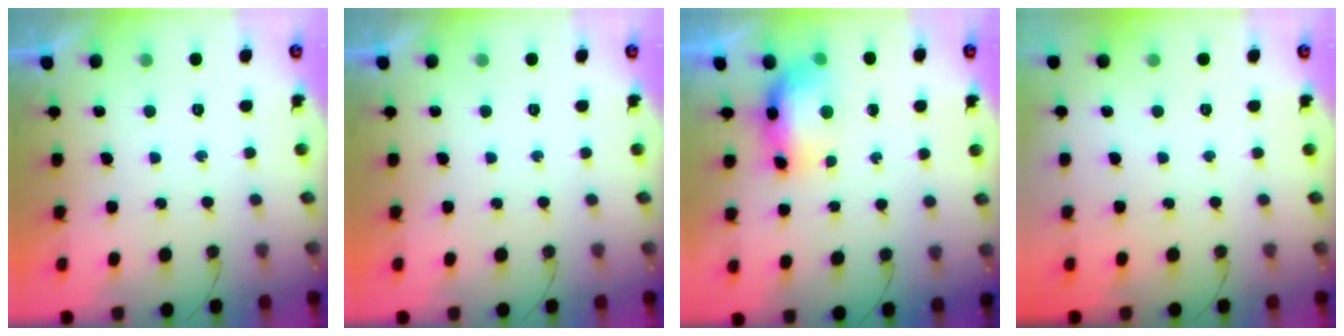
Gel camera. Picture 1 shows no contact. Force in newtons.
{"total": 0.0}
{"total": 11.1, "press": 9.6, "slide": 5.5}
{"total": 0.0}